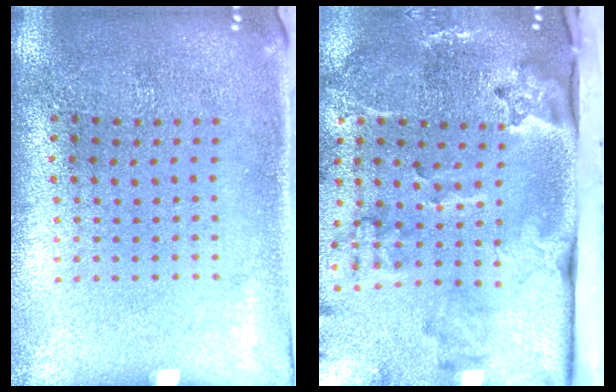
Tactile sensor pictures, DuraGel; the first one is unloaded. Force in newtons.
{"total": 3.9, "press": 2.6, "slide": 2.9}